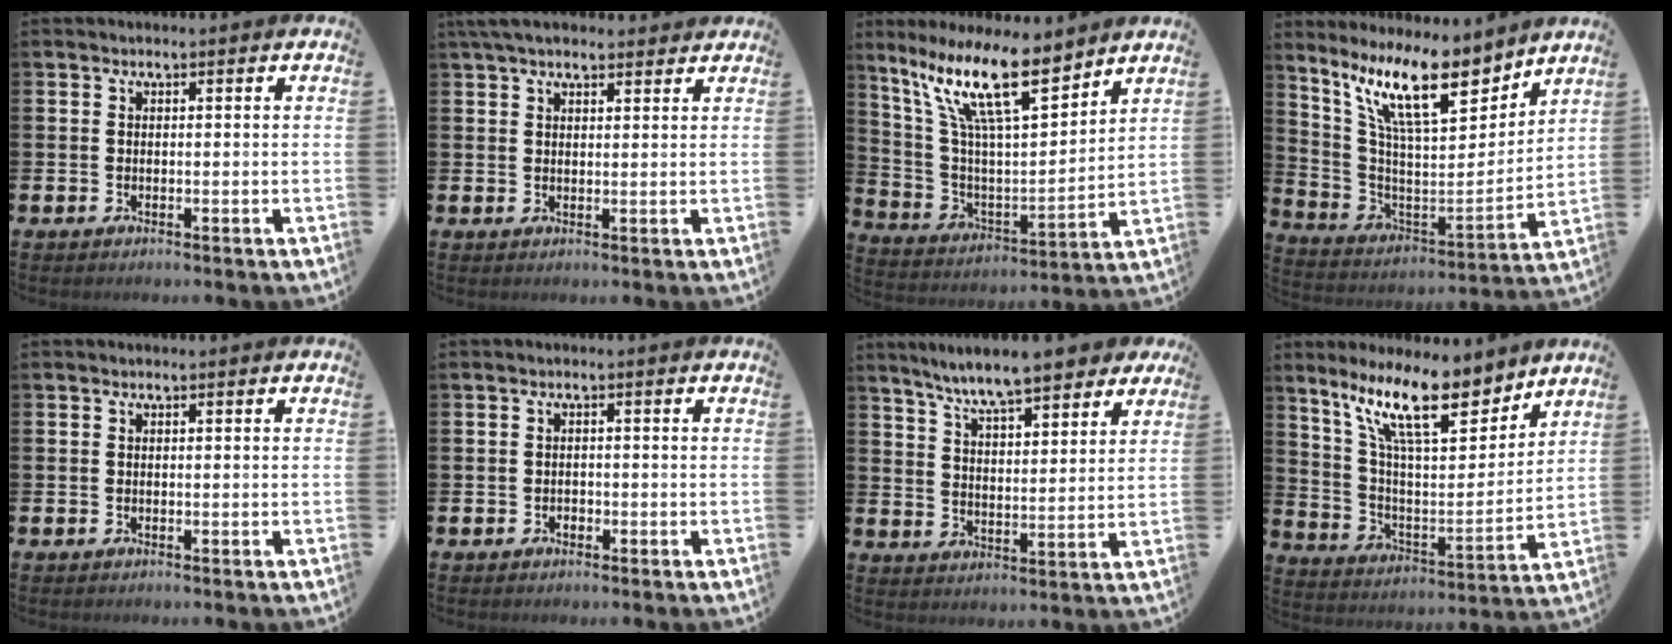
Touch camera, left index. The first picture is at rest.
{"total": 4.2, "force": [3.6, 1.2, 1.7], "torque": [-0.037, -0.008, 0.066]}
{"total": 15.1, "force": [10.4, 4.2, 10.1], "torque": [-0.218, -0.045, 0.183]}
{"total": 13.5, "force": [9.8, 3.4, 8.6], "torque": [-0.194, -0.053, 0.169]}
{"total": 0.0}
{"total": 0.9, "force": [-0.6, 0.7, 0.0], "torque": [-0.002, 0.003, -0.013]}
{"total": 8.4, "force": [7.7, 1.2, 3.1], "torque": [-0.083, -0.041, 0.134]}
{"total": 13.5, "force": [10.0, 4.0, 8.2], "torque": [-0.177, -0.044, 0.176]}